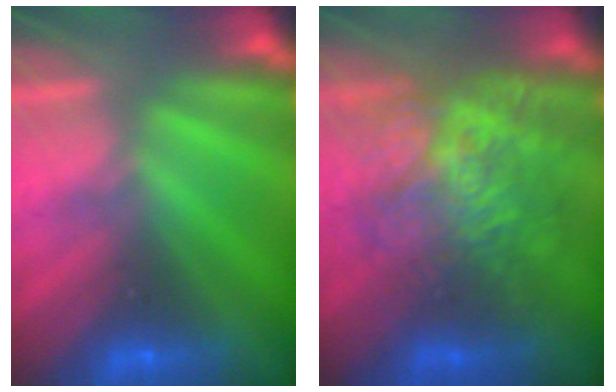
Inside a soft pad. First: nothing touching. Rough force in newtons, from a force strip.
{"total": 8.1}